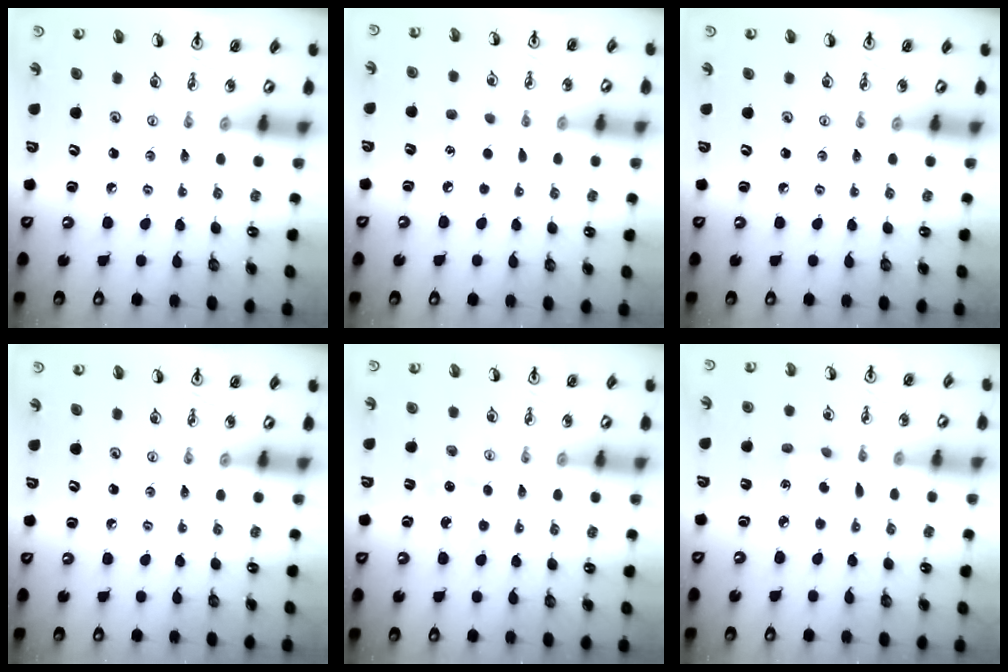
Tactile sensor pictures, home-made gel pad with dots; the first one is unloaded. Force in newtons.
{"total": 4.7, "press": 4.7, "slide": 0.5}
{"total": 0.0}
{"total": 0.0}
{"total": 5.3, "press": 5.2, "slide": 0.9}
{"total": 2.9, "press": 2.9, "slide": 0.0}